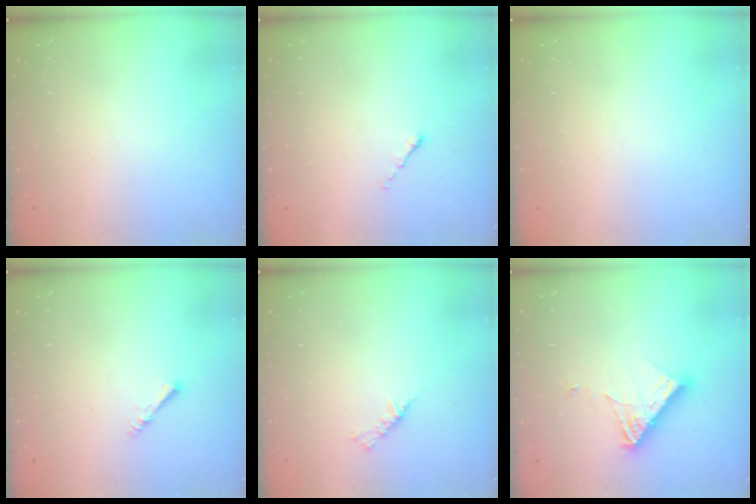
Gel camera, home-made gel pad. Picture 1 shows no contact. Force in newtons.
{"total": 0.0}
{"total": 0.0}
{"total": 1.6, "press": 1.5, "slide": 0.3}
{"total": 3.2, "press": 3.1, "slide": 0.7}
{"total": 11.7, "press": 11.6, "slide": 1.5}